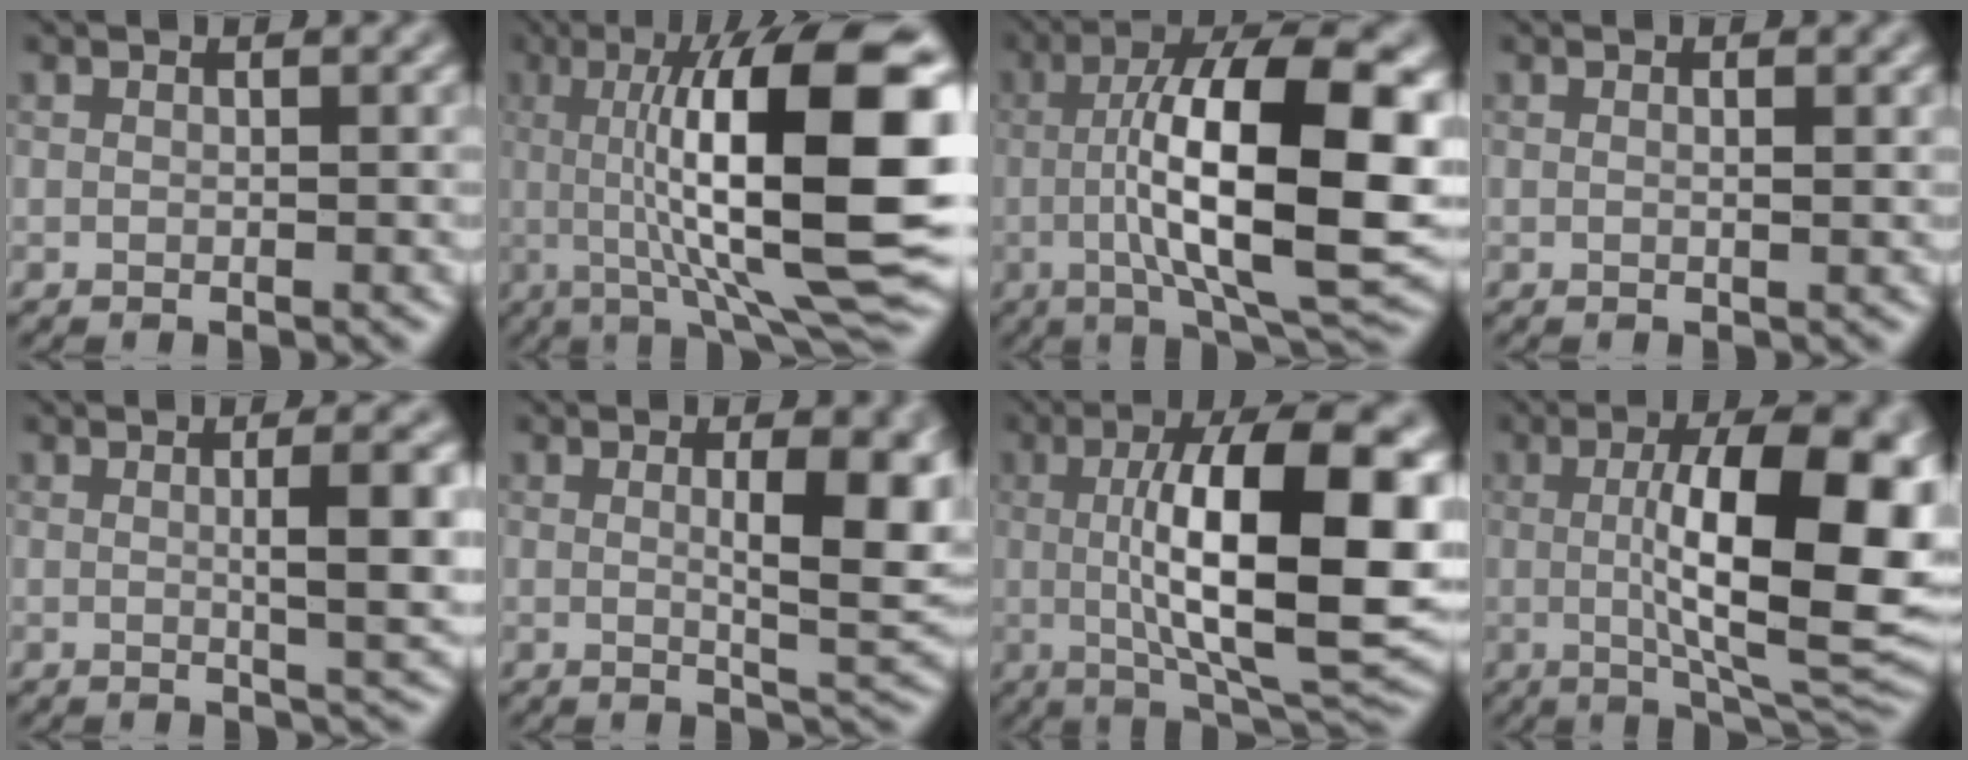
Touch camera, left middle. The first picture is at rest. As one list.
[{"total": 15.5, "force": [1.1, 3.8, 15.0], "torque": [-0.210, 0.007, 0.013]}, {"total": 14.1, "force": [-0.7, 3.7, 13.6], "torque": [-0.202, 0.013, -0.016]}, {"total": 0.9, "force": [0.2, 0.2, 0.8], "torque": [-0.012, 0.000, -0.001]}, {"total": 5.4, "force": [0.4, 1.2, 5.3], "torque": [-0.072, 0.006, 0.005]}, {"total": 6.5, "force": [0.9, 1.5, 6.2], "torque": [-0.085, -0.002, 0.018]}, {"total": 14.5, "force": [0.7, 4.5, 13.8], "torque": [-0.191, 0.005, 0.006]}, {"total": 14.1, "force": [0.8, 4.4, 13.4], "torque": [-0.189, 0.001, 0.011]}]